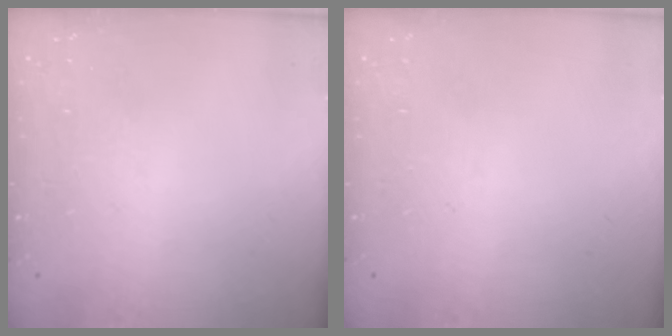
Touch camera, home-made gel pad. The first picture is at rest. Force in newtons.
{"total": 0.0}